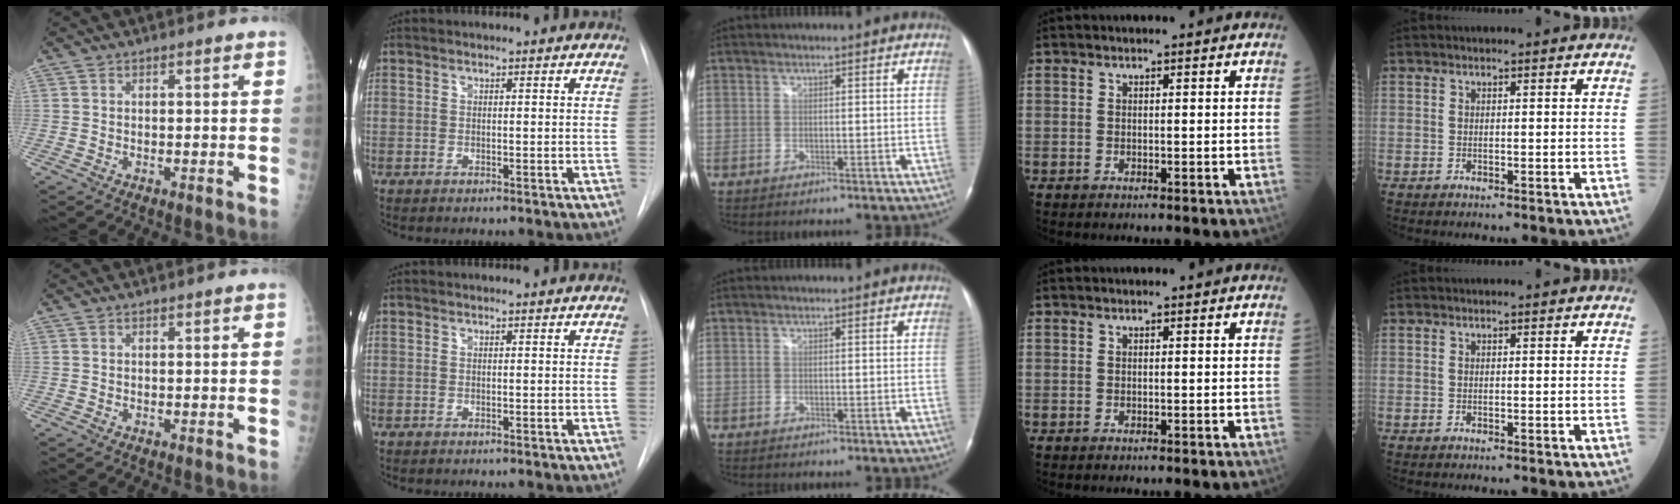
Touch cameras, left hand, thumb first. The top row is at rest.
{}